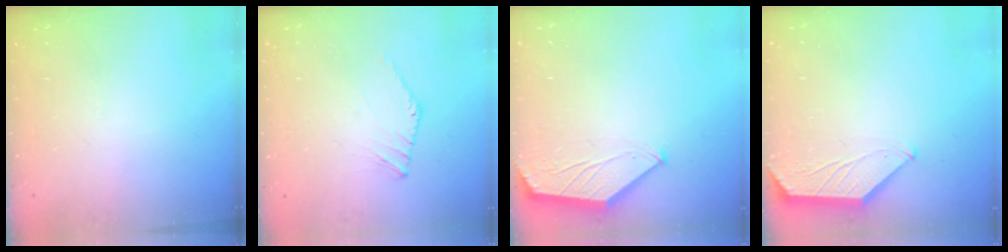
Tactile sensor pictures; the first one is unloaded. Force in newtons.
{"total": 1.6, "press": 1.5, "slide": 0.4}
{"total": 1.5, "press": 1.5, "slide": 0.4}
{"total": 0.9, "press": 0.9, "slide": 0.2}